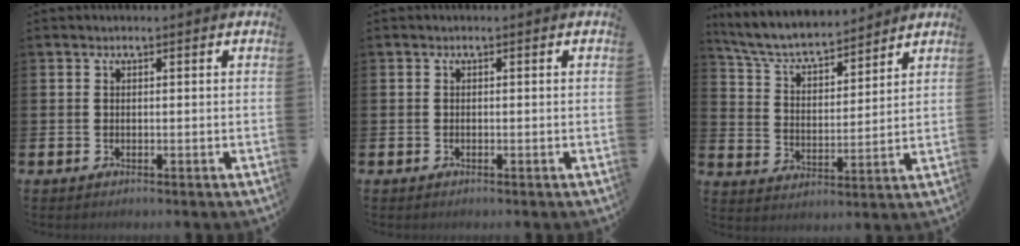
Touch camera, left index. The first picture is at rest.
{"total": 0.0}
{"total": 6.6, "force": [6.2, 1.4, 2.0], "torque": [-0.070, -0.043, 0.105]}